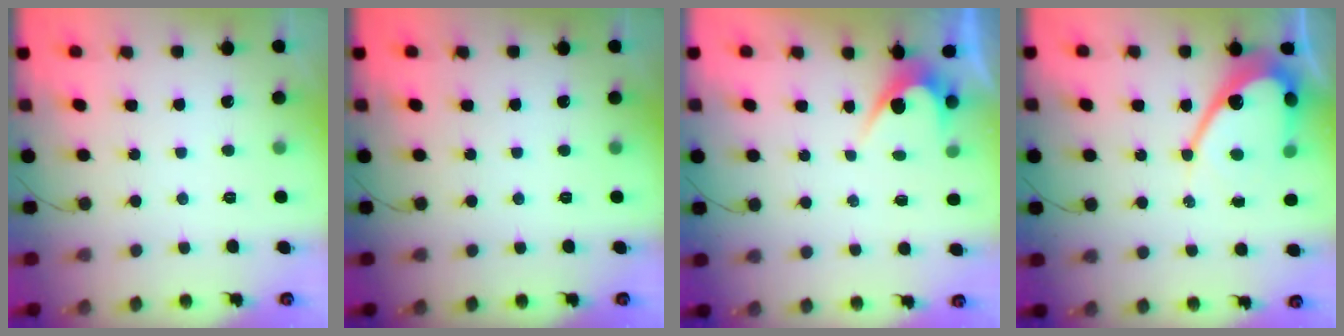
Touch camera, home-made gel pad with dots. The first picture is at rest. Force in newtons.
{"total": 0.0}
{"total": 3.0, "press": 3.0, "slide": 0.2}
{"total": 13.9, "press": 13.8, "slide": 1.2}